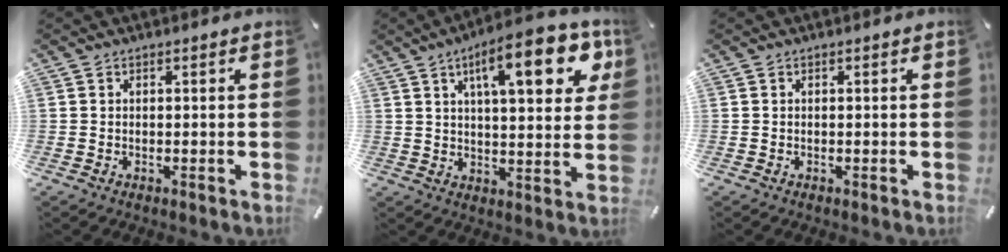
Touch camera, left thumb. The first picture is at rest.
{"total": 17.6, "force": [7.7, 6.1, 14.6], "torque": [-0.212, -0.021, 0.114]}
{"total": 0.0}